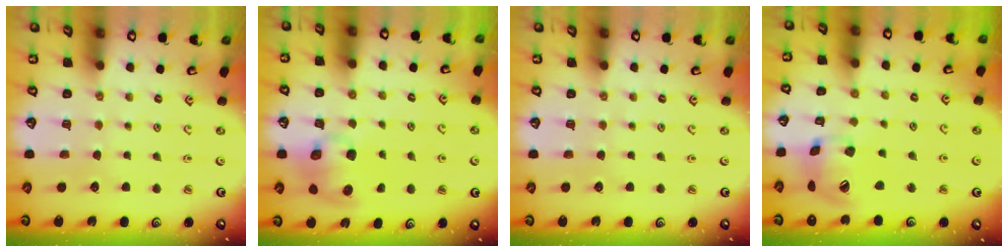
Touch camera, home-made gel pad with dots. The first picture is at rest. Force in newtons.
{"total": 9.4, "press": 9.2, "slide": 1.7}
{"total": 0.0}
{"total": 16.0, "press": 15.9, "slide": 2.3}